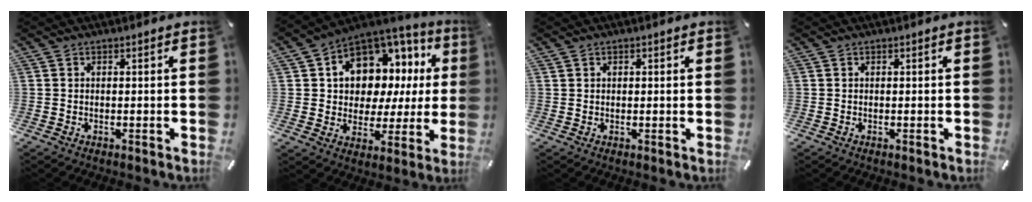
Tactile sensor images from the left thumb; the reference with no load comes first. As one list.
[{"total": 10.5, "force": [4.8, 8.7, 3.5], "torque": [-0.061, -0.054, 0.092]}, {"total": 0.5, "force": [0.3, 0.3, 0.3], "torque": [-0.005, 0.002, 0.006]}, {"total": 0.0}]